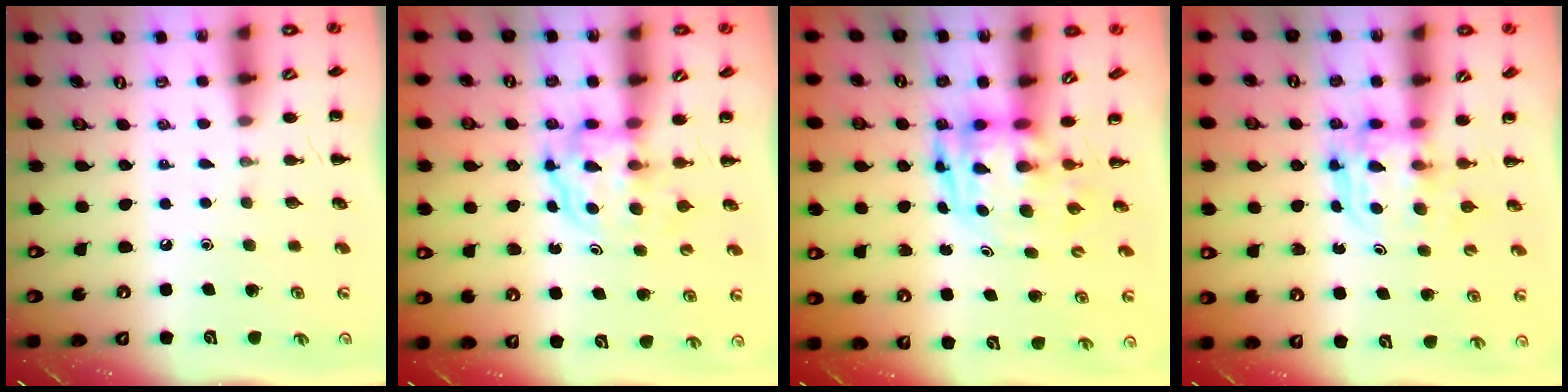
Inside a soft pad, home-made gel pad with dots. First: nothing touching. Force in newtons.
{"total": 3.9, "press": 3.9, "slide": 0.2}
{"total": 3.3, "press": 3.3, "slide": 0.7}
{"total": 3.8, "press": 3.8, "slide": 0.2}